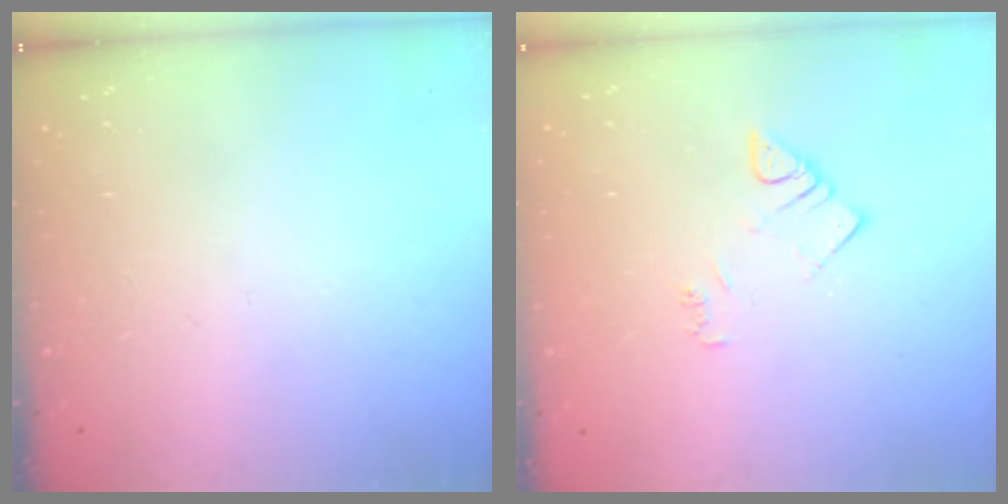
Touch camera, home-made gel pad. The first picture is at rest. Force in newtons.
{"total": 4.5, "press": 4.5, "slide": 0.5}